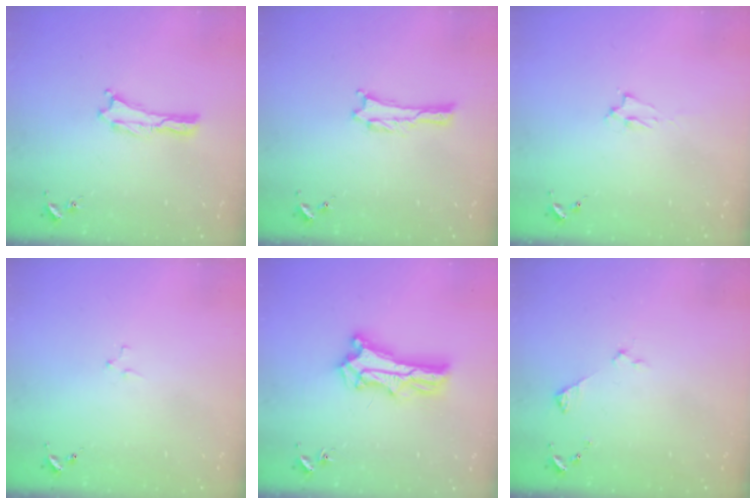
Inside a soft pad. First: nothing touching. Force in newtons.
{"total": 0.6, "press": 0.6, "slide": 0.1}
{"total": 1.4, "press": 1.3, "slide": 0.3}
{"total": 2.1, "press": 2.1, "slide": 0.2}
{"total": 9.8, "press": 9.7, "slide": 0.7}
{"total": 2.9, "press": 2.9, "slide": 0.3}